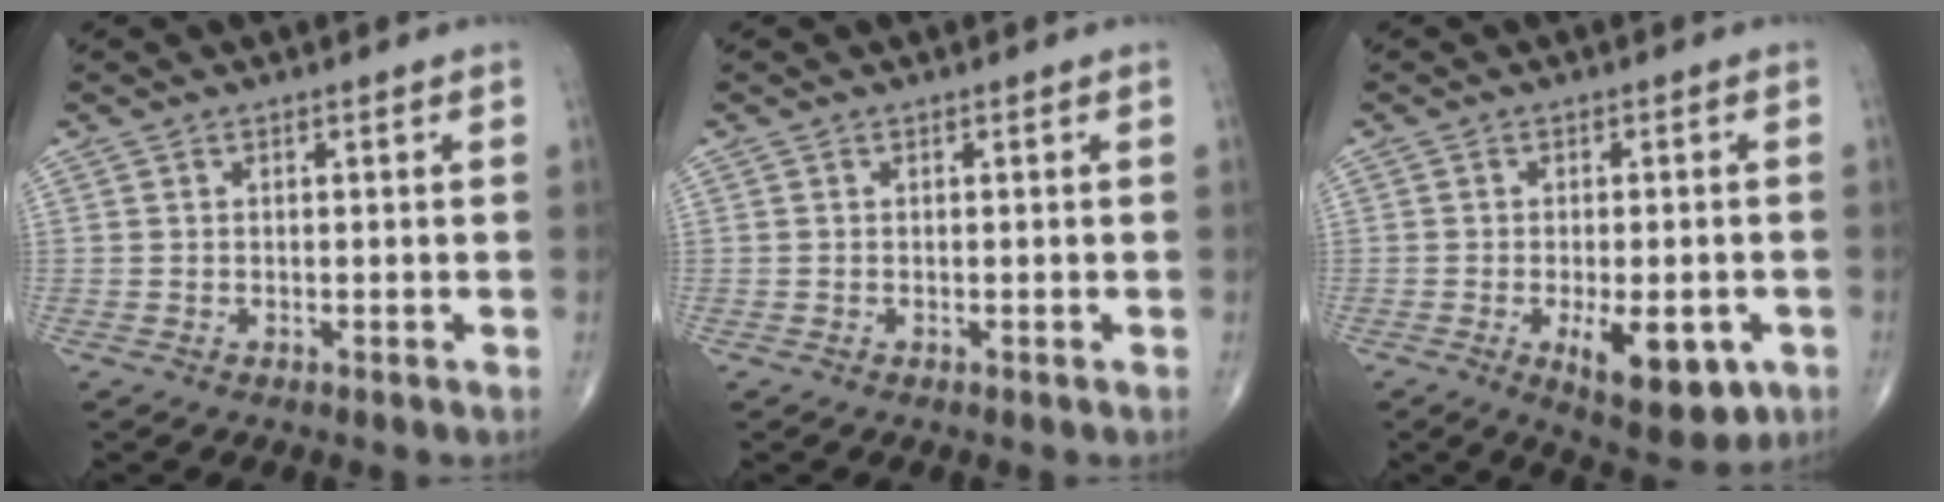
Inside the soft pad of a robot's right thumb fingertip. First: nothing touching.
{"total": 0.0}
{"total": 11.2, "force": [-3.8, 4.8, 9.4], "torque": [-0.119, -0.008, -0.045]}